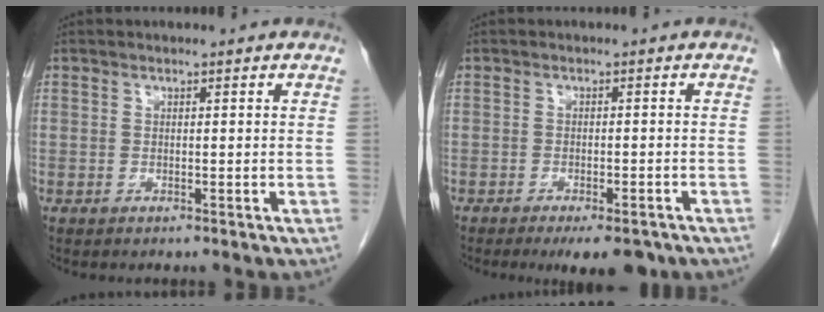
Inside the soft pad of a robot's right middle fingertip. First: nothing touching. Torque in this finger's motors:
{"motor_torque": [0.24, -0.18, 0.08, 0.02]}